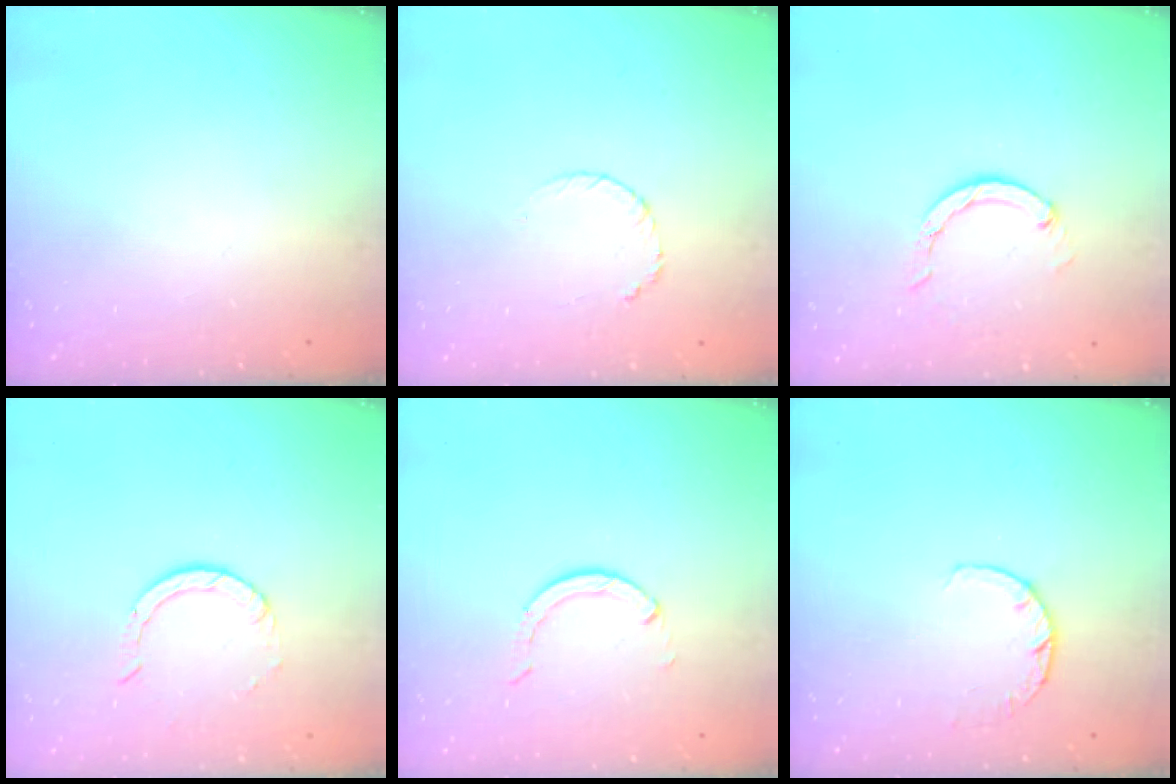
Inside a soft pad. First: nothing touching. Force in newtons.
{"total": 3.3, "press": 3.3, "slide": 0.3}
{"total": 4.4, "press": 4.3, "slide": 0.5}
{"total": 3.5, "press": 3.5, "slide": 0.4}
{"total": 2.9, "press": 2.9, "slide": 0.4}
{"total": 3.0, "press": 2.9, "slide": 0.4}